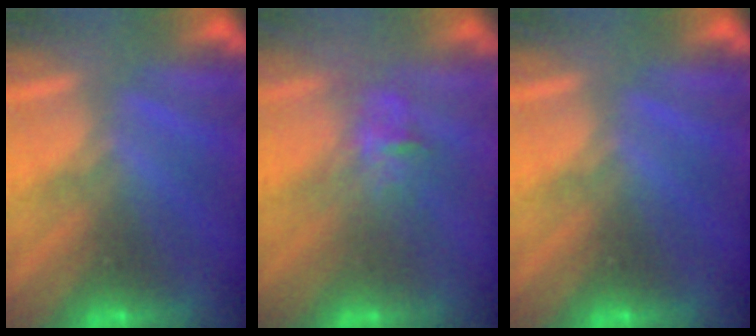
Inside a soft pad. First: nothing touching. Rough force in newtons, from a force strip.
{"total": 2.7}
{"total": 0.0}